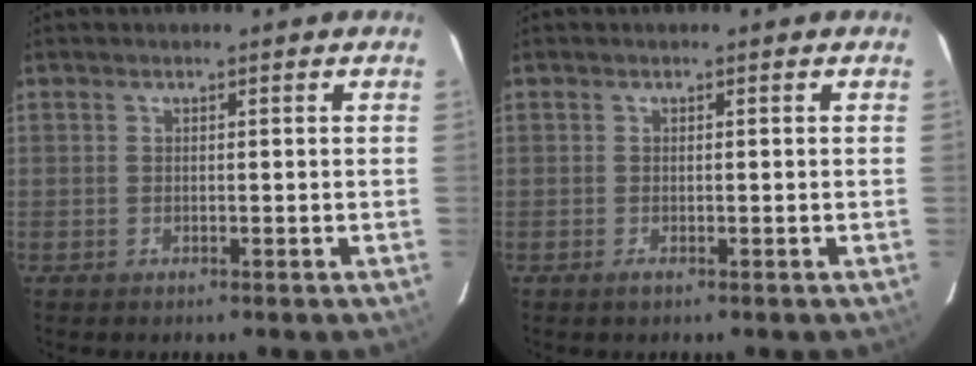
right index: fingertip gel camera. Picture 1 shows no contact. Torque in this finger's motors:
{"motor_torque": [-0.07, -0.05, 0.03, -0.01]}